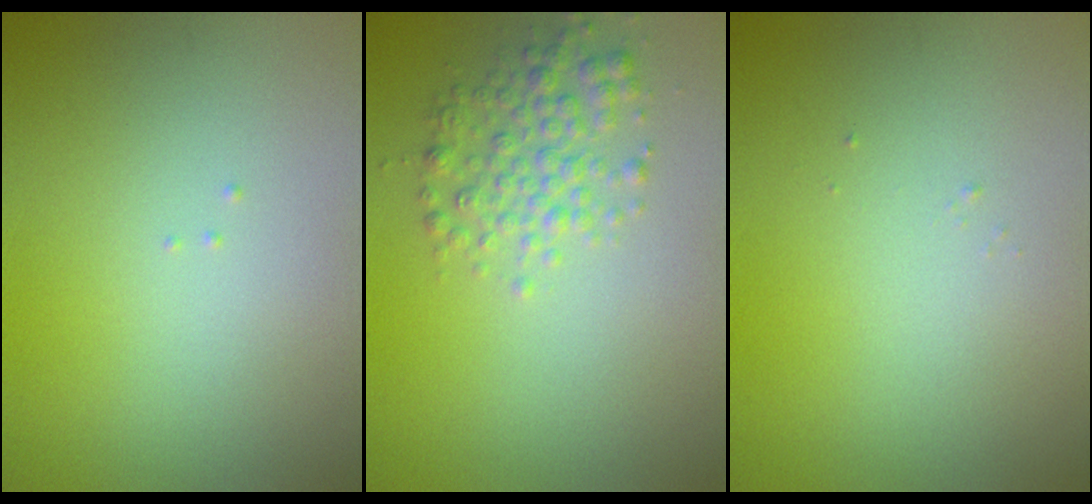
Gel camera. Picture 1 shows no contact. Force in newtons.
{"total": 2.9, "press": 2.9, "slide": 0.1}
{"total": 0.0}